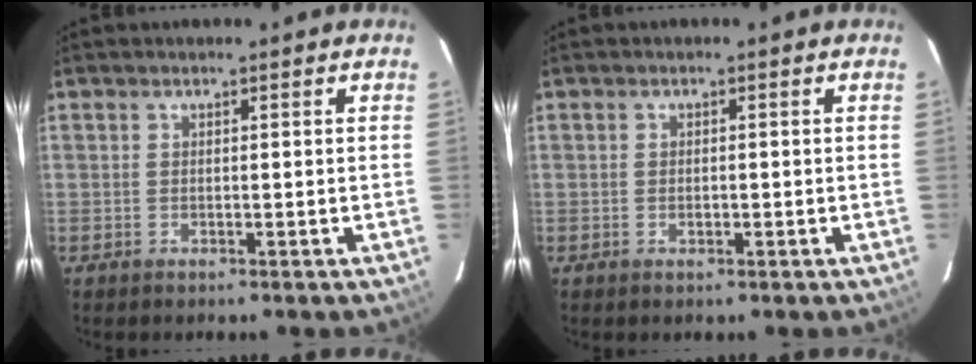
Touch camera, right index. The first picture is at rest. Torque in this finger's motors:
{"motor_torque": [-0.07, -0.03, -0.02, -0.01]}